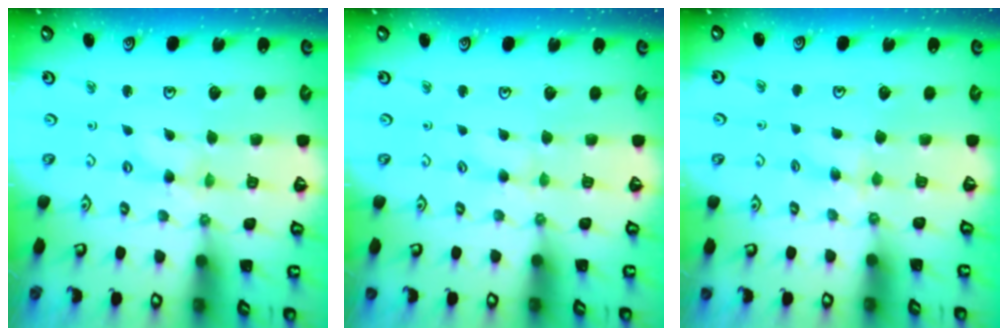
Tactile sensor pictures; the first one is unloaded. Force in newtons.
{"total": 2.8, "press": 2.7, "slide": 0.4}
{"total": 3.6, "press": 3.5, "slide": 0.6}